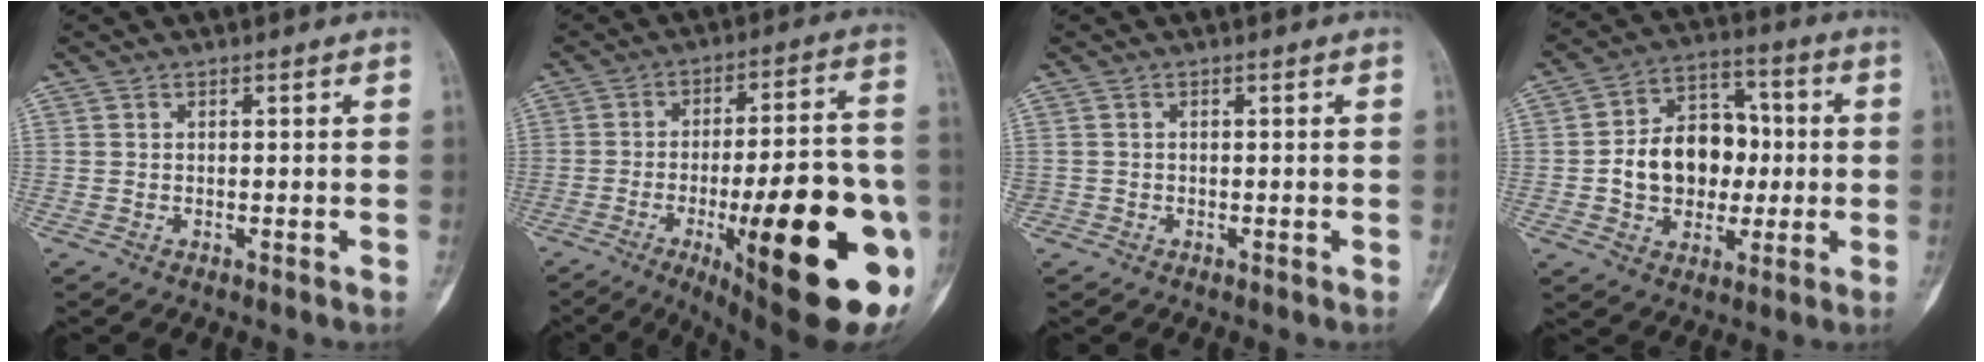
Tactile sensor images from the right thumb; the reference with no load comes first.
{"total": 30.7, "force": [-9.3, 8.9, 27.8], "torque": [-0.324, 0.013, -0.115]}
{"total": 0.5, "force": [-0.2, 0.4, 0.2], "torque": [-0.004, 0.006, -0.002]}
{"total": 14.5, "force": [-0.5, 11.0, 9.5], "torque": [-0.107, 0.033, -0.008]}